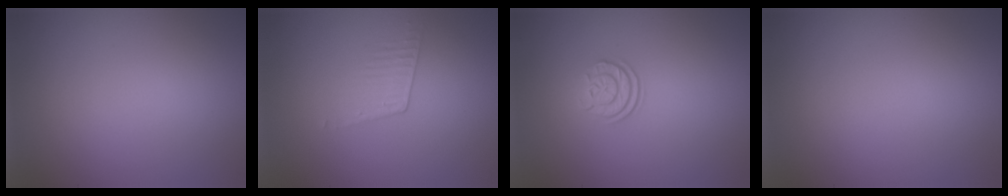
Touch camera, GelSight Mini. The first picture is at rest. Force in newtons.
{"total": 1.1, "press": 0.4, "slide": 1.1}
{"total": 2.4, "press": 1.8, "slide": 1.5}
{"total": 0.0}